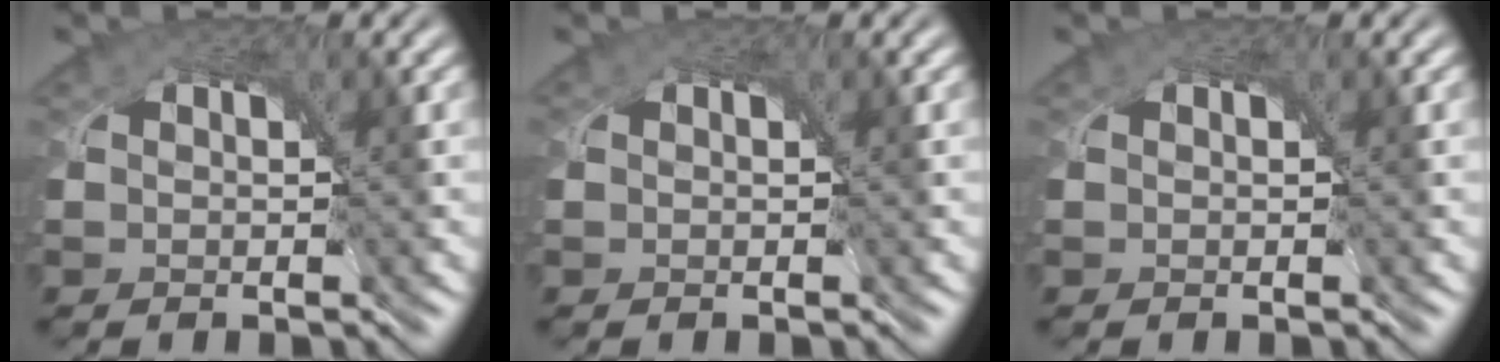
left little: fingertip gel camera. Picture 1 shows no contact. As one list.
[{"total": 0.0}, {"total": 0.0}]